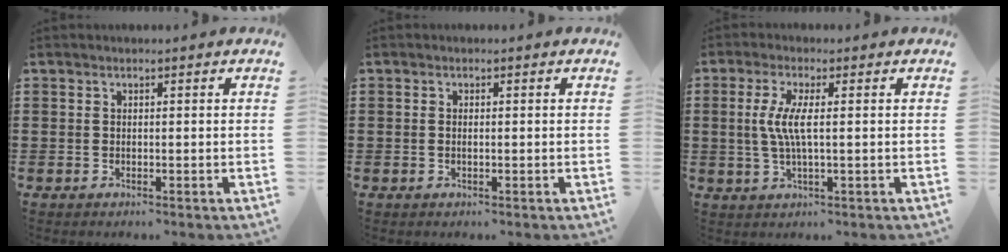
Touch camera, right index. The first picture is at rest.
{"total": 0.6, "force": [-0.1, 0.2, 0.5], "torque": [-0.012, -0.001, -0.001]}
{"total": 4.9, "force": [0.3, 0.6, 4.9], "torque": [-0.112, -0.012, -0.005]}